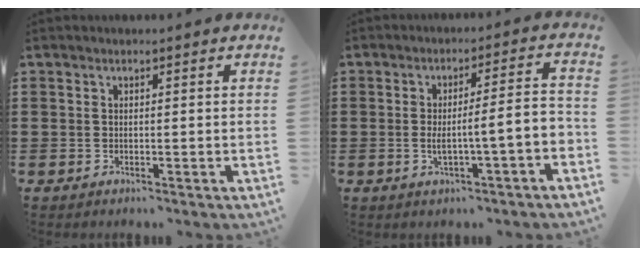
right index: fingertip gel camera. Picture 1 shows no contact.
{"total": 6.5, "force": [-1.8, 0.7, 6.2], "torque": [-0.109, 0.000, -0.035]}